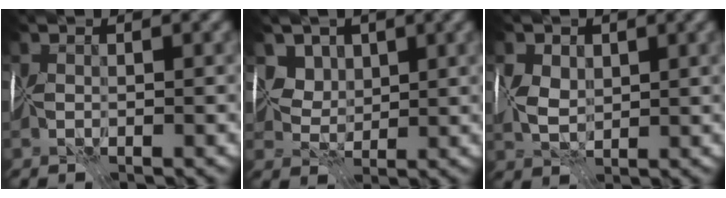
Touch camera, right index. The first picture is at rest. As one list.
[{"total": 3.2, "force": [2.4, 2.0, 0.4], "torque": [-0.006, -0.016, 0.050]}, {"total": 2.4, "force": [1.1, 1.6, 1.5], "torque": [-0.027, 0.007, 0.020]}]